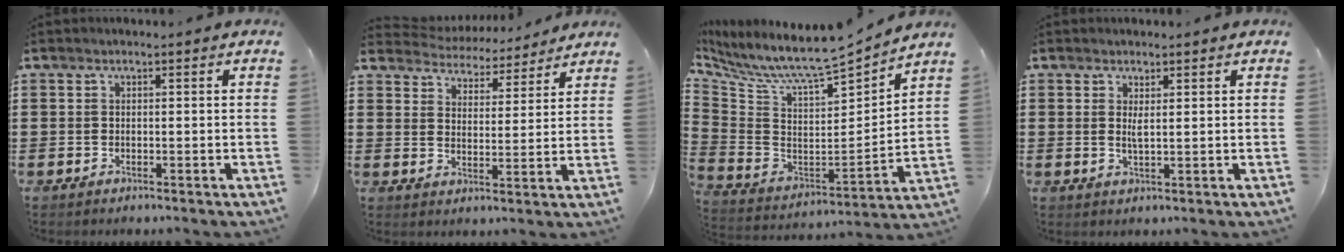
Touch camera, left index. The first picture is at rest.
{"total": 4.5, "force": [4.5, 0.4, -0.2], "torque": [-0.023, -0.030, 0.075]}
{"total": 6.7, "force": [6.1, 0.5, 2.9], "torque": [-0.088, -0.066, 0.094]}
{"total": 1.8, "force": [0.9, 0.5, 1.4], "torque": [-0.031, 0.001, 0.016]}